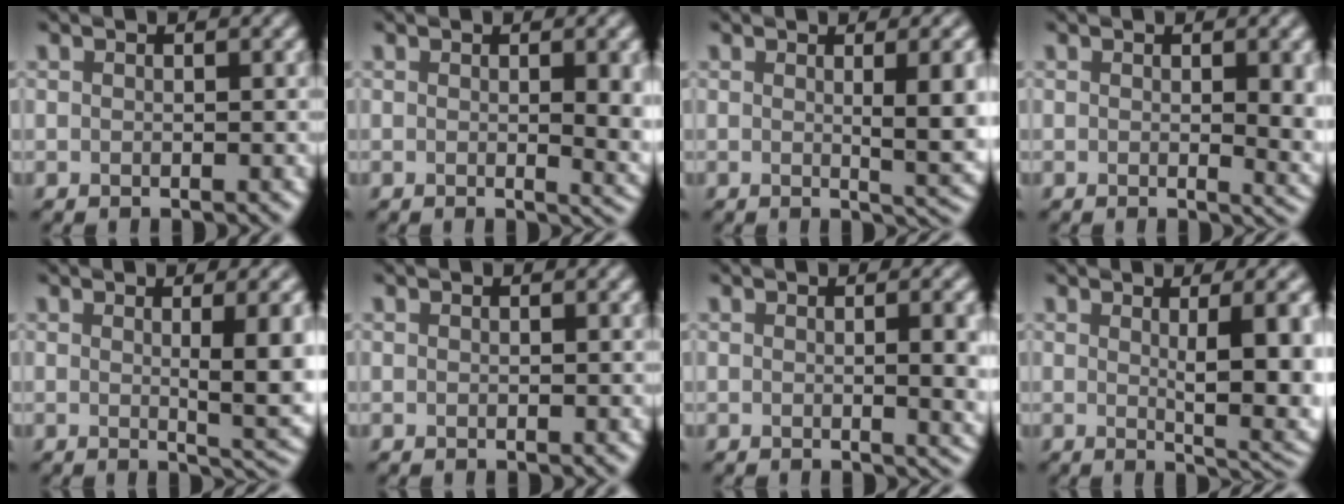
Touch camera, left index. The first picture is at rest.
{"total": 4.3, "force": [0.3, 1.3, 4.1], "torque": [-0.044, -0.004, 0.006]}
{"total": 6.5, "force": [0.7, 1.7, 6.3], "torque": [-0.067, -0.004, 0.012]}
{"total": 3.8, "force": [0.3, 1.1, 3.6], "torque": [-0.042, -0.004, 0.005]}
{"total": 6.5, "force": [0.6, 1.6, 6.3], "torque": [-0.072, -0.007, 0.012]}
{"total": 0.0}
{"total": 4.4, "force": [0.1, 1.3, 4.2], "torque": [-0.043, -0.001, 0.003]}
{"total": 8.4, "force": [0.8, 2.6, 8.0], "torque": [-0.091, -0.006, 0.019]}